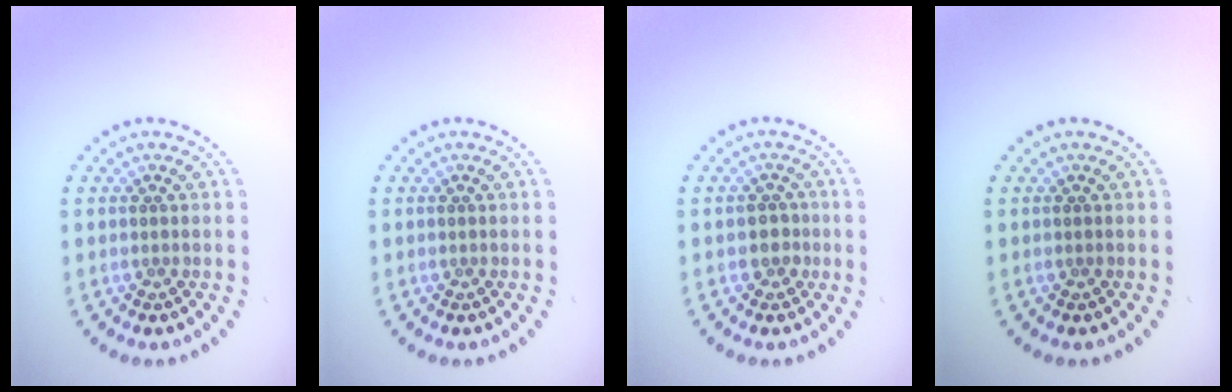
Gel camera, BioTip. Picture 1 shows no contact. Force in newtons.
{"total": 0.0}
{"total": 1.5, "press": 1.4, "slide": 0.7}
{"total": 0.0}